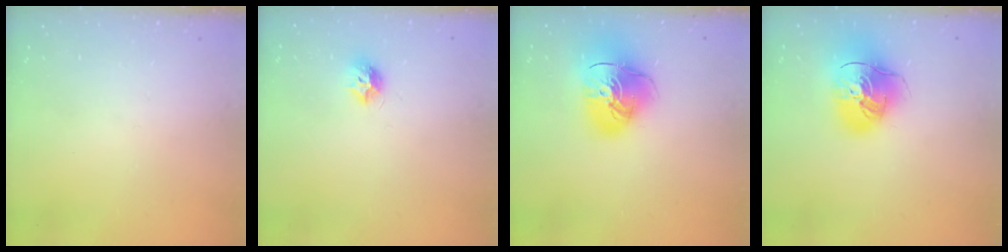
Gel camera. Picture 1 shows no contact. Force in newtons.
{"total": 7.5, "press": 7.5, "slide": 0.1}
{"total": 16.7, "press": 16.5, "slide": 2.0}
{"total": 17.7, "press": 17.5, "slide": 2.5}